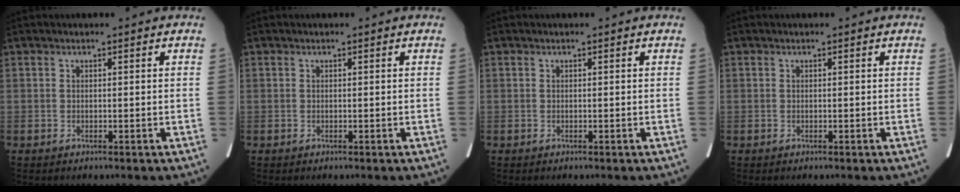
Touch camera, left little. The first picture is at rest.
{"total": 0.0}
{"total": 0.0}
{"total": 0.0}